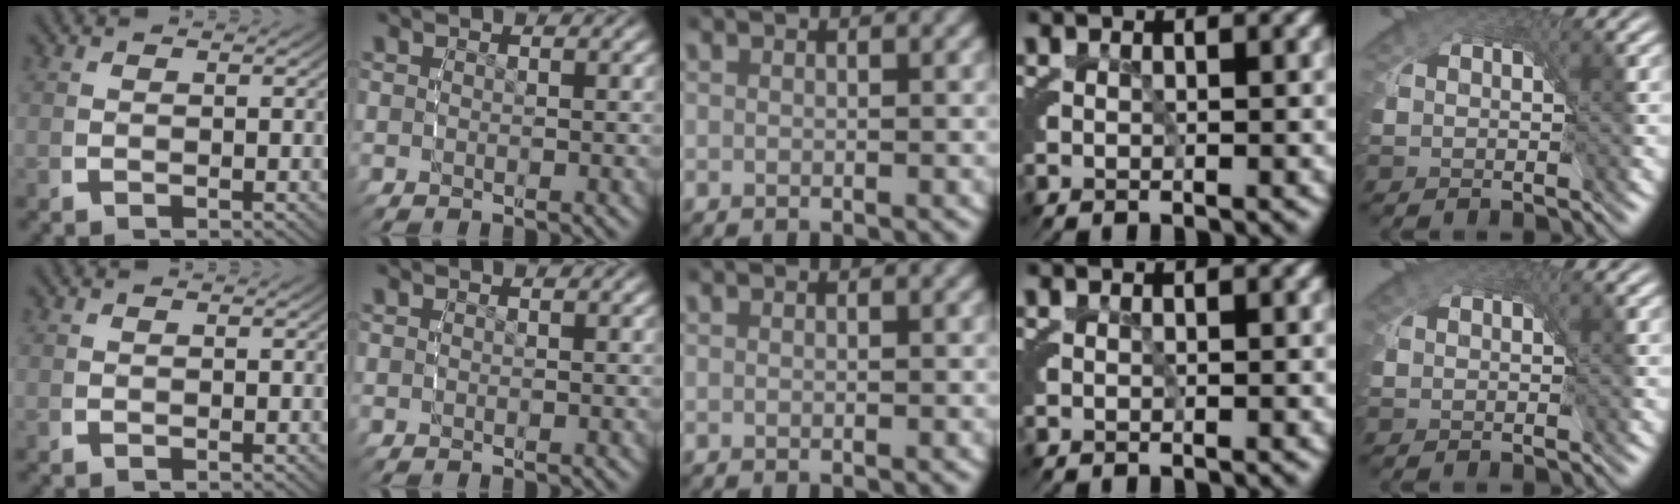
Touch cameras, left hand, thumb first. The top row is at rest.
{"little": {"total": 0.6, "force": [-0.1, 0.6, 0.1], "torque": [-0.008, -0.002, -0.003]}}